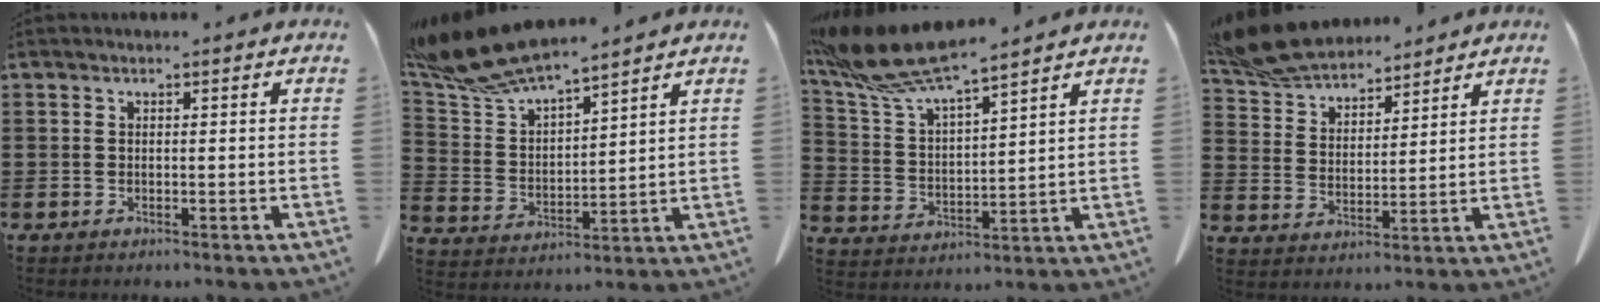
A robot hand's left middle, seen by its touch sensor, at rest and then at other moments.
{"total": 10.9, "force": [9.9, 1.8, 4.2], "torque": [-0.122, -0.051, 0.180]}
{"total": 10.5, "force": [9.1, 1.2, 5.1], "torque": [-0.140, -0.049, 0.161]}
{"total": 9.3, "force": [8.5, 2.4, 2.7], "torque": [-0.090, -0.030, 0.162]}